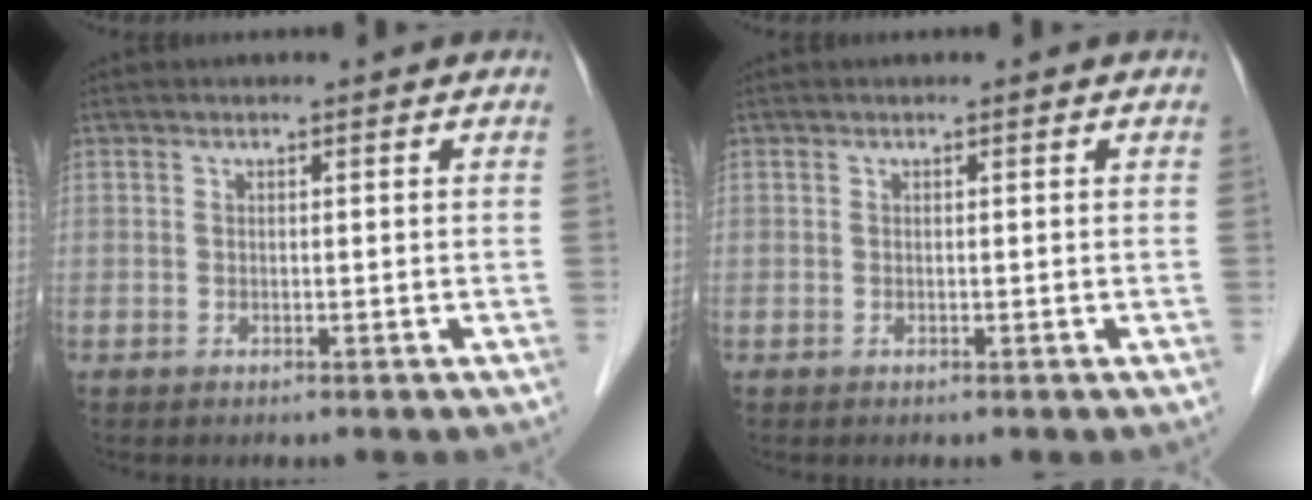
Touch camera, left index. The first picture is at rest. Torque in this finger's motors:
{"motor_torque": [0.00, 0.00, 0.00, 0.00]}